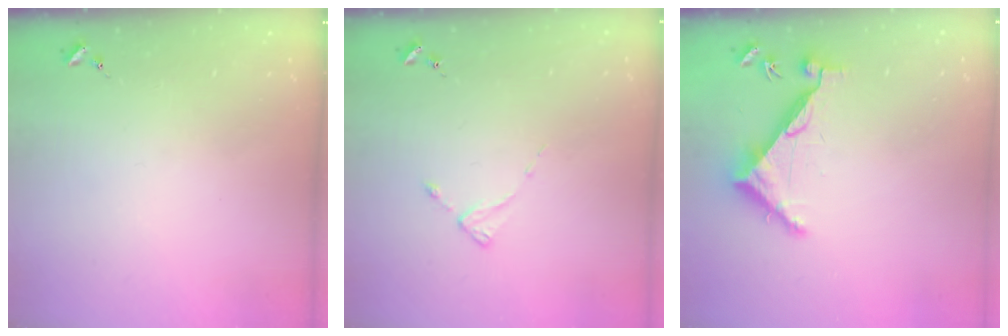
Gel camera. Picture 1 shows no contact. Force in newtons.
{"total": 1.9, "press": 1.8, "slide": 0.3}
{"total": 7.2, "press": 7.2, "slide": 0.3}